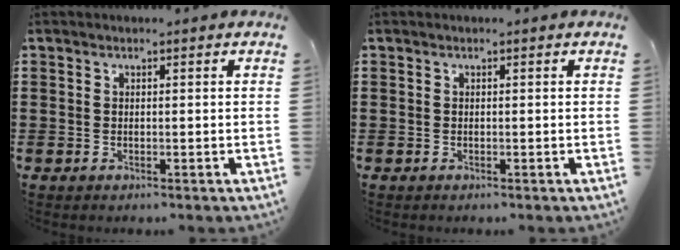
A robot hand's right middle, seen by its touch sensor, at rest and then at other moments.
{"total": 0.0}